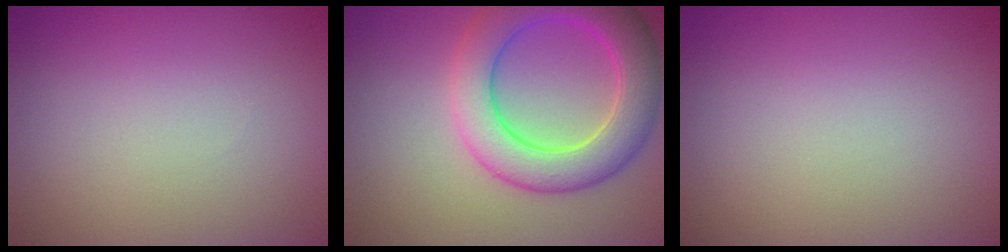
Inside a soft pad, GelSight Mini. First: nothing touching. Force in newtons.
{"total": 6.9, "press": 6.9, "slide": 0.2}
{"total": 0.0}